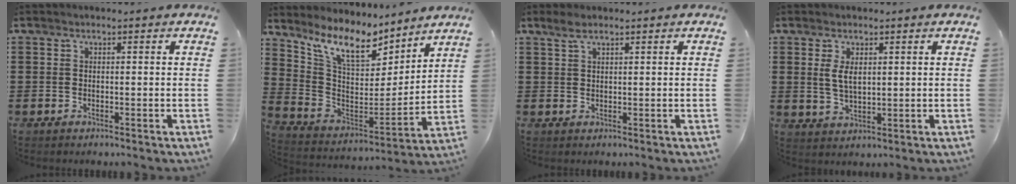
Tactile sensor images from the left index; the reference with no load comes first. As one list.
[{"total": 10.6, "force": [8.2, 3.3, 5.8], "torque": [-0.150, -0.045, 0.147]}, {"total": 1.9, "force": [1.3, 0.5, 1.3], "torque": [-0.029, 0.003, 0.023]}, {"total": 3.6, "force": [1.1, 1.6, 3.1], "torque": [-0.064, 0.005, 0.019]}]